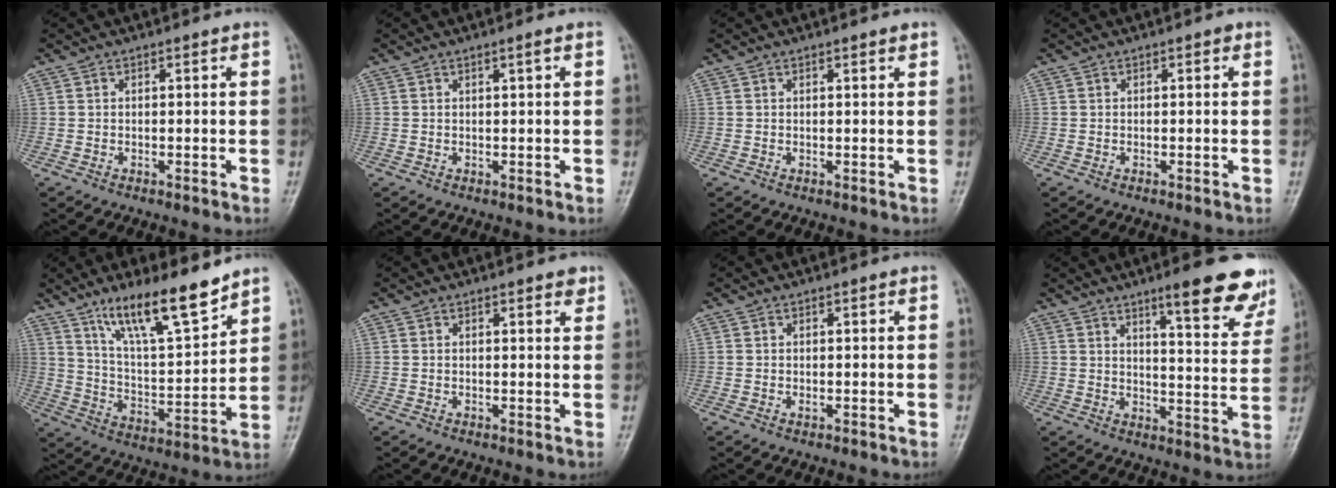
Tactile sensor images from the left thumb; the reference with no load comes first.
{"total": 1.1, "force": [0.5, 0.1, 0.9], "torque": [-0.015, 0.000, 0.008]}
{"total": 1.2, "force": [0.8, 0.4, 0.8], "torque": [-0.007, -0.002, 0.010]}
{"total": 0.6, "force": [0.2, 0.4, 0.4], "torque": [0.003, 0.002, -0.002]}
{"total": 15.7, "force": [11.2, 3.7, 10.3], "torque": [-0.156, -0.070, 0.207]}
{"total": 2.3, "force": [1.6, 0.9, 1.4], "torque": [-0.007, -0.006, 0.018]}
{"total": 0.8, "force": [0.2, 0.5, 0.6], "torque": [-0.006, -0.001, 0.004]}
{"total": 14.5, "force": [9.7, 3.2, 10.3], "torque": [-0.096, -0.056, 0.129]}